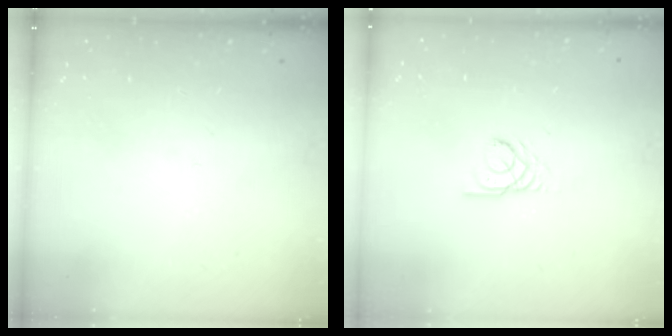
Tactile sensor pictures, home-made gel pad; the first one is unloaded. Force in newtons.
{"total": 2.7, "press": 2.7, "slide": 0.2}